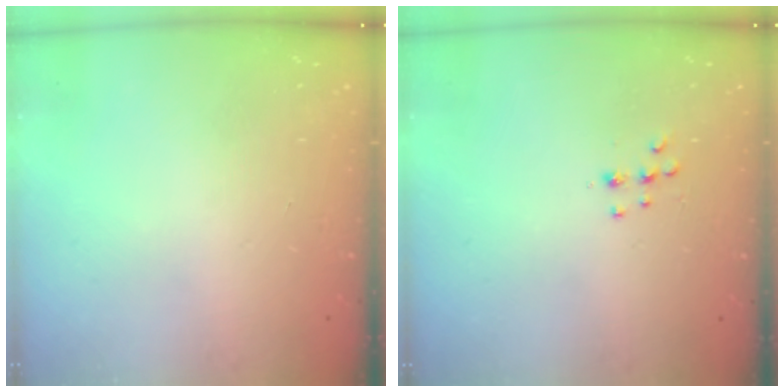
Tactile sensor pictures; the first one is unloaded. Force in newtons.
{"total": 5.8, "press": 5.8, "slide": 0.4}